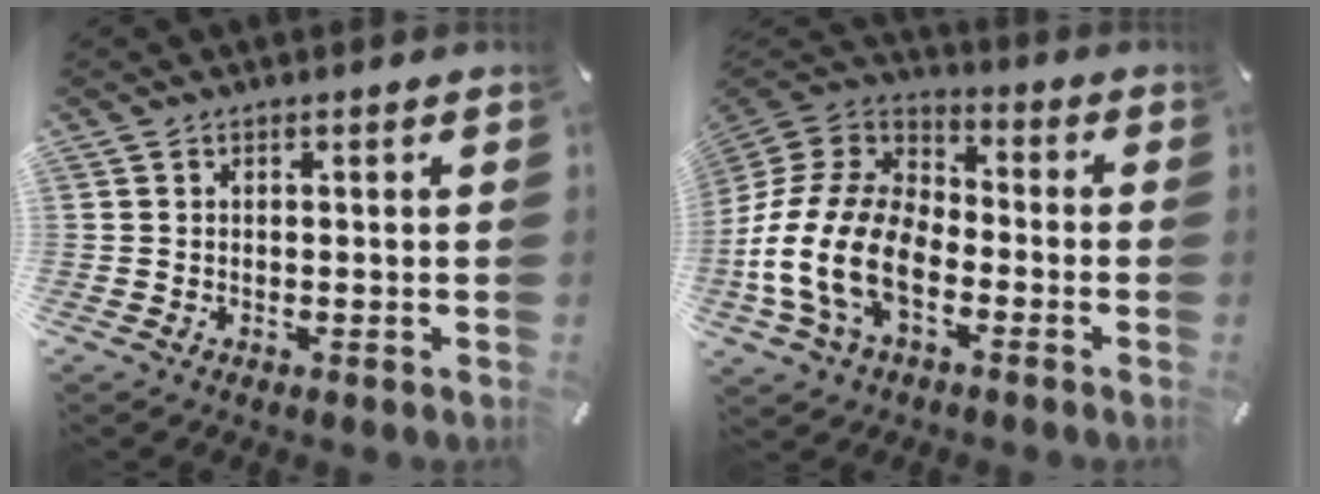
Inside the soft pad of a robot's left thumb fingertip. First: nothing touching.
{"total": 17.3, "force": [-7.6, 10.7, 11.4], "torque": [-0.252, 0.029, -0.141]}